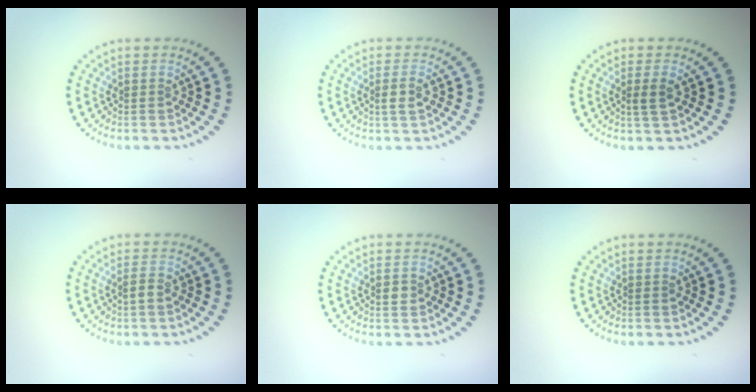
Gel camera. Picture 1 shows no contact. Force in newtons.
{"total": 1.5, "press": 1.4, "slide": 0.6}
{"total": 1.4, "press": 1.3, "slide": 0.7}
{"total": 1.0, "press": 0.9, "slide": 0.4}
{"total": 1.1, "press": 1.1, "slide": 0.2}
{"total": 0.0}